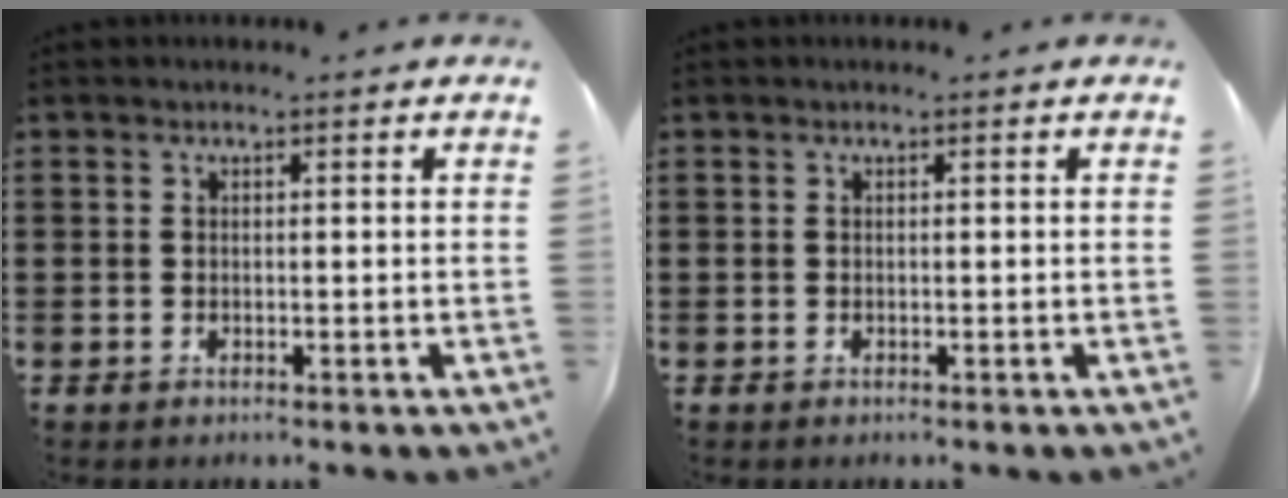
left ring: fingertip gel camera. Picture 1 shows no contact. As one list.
[{"total": 0.0}]